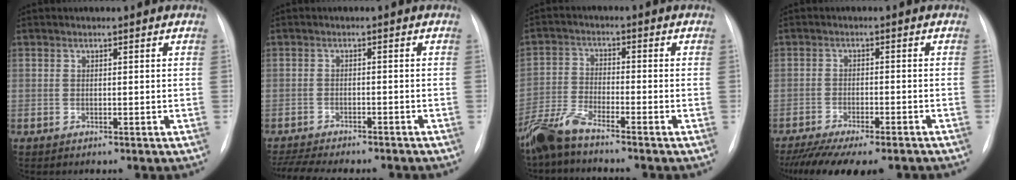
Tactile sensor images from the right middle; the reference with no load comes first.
{"total": 12.2, "force": [-10.8, 2.5, 5.0], "torque": [-0.091, -0.007, -0.146]}
{"total": 6.3, "force": [-5.5, 0.3, 3.0], "torque": [-0.074, -0.023, -0.115]}
{"total": 13.8, "force": [-11.4, 3.0, 7.2], "torque": [-0.132, -0.022, -0.165]}